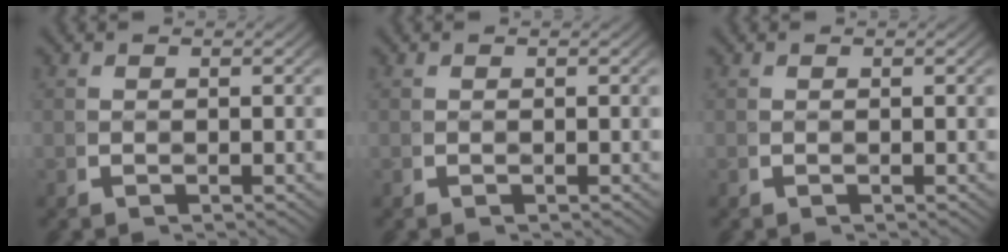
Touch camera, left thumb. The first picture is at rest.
{"total": 0.0}
{"total": 0.0}